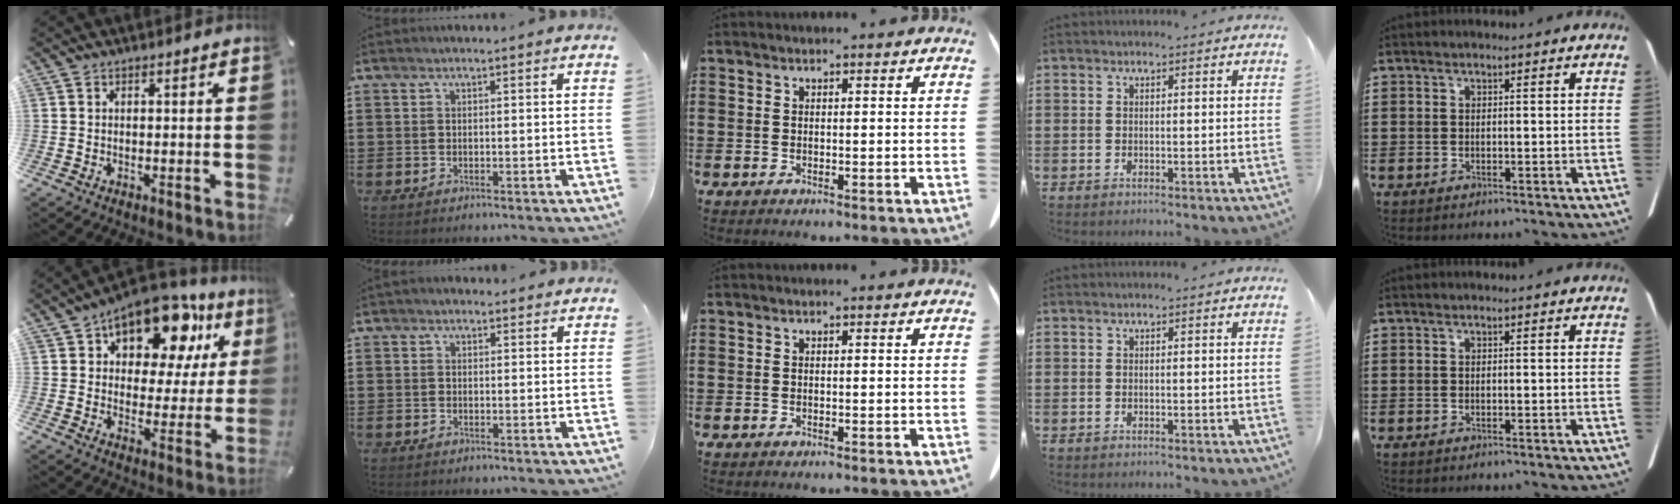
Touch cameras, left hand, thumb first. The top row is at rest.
{"thumb": {"total": 17.1, "force": [11.2, 9.1, 9.2], "torque": [-0.143, -0.073, 0.191]}, "index": {"total": 1.1, "force": [0.7, 0.9, 0.1], "torque": [-0.006, 0.007, 0.013]}}